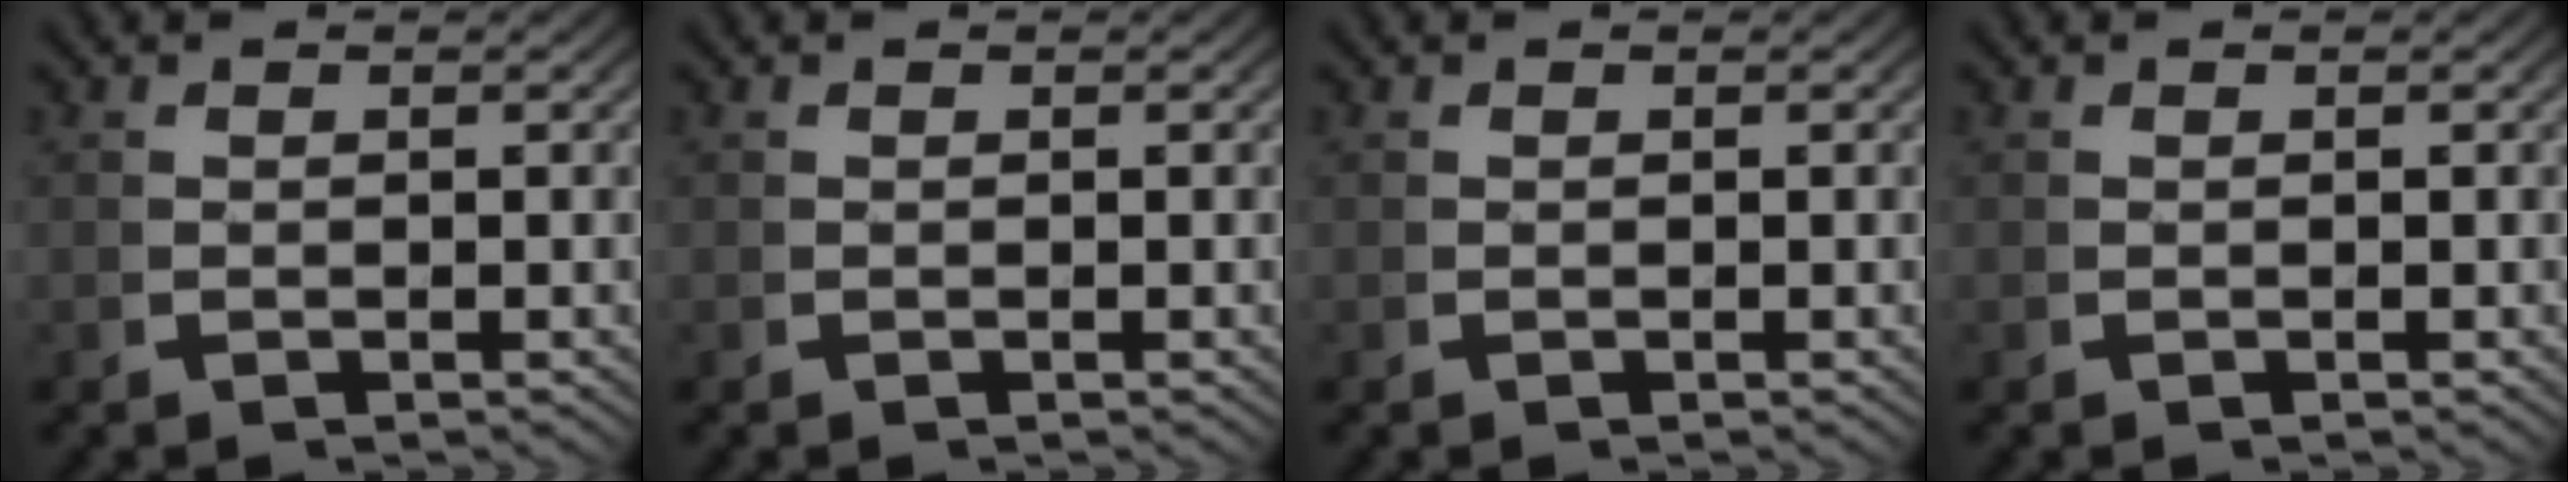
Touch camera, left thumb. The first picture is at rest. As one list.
[{"total": 0.0}, {"total": 0.0}, {"total": 0.0}]